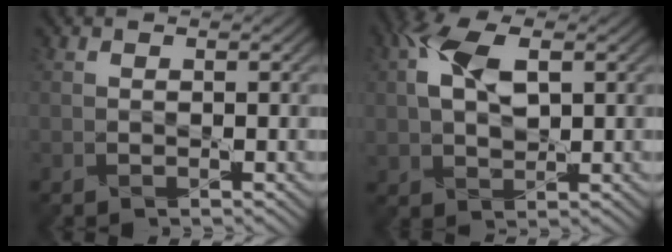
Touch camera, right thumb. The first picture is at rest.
{"total": 7.3, "force": [1.9, 4.2, 5.7], "torque": [-0.134, 0.015, 0.036]}